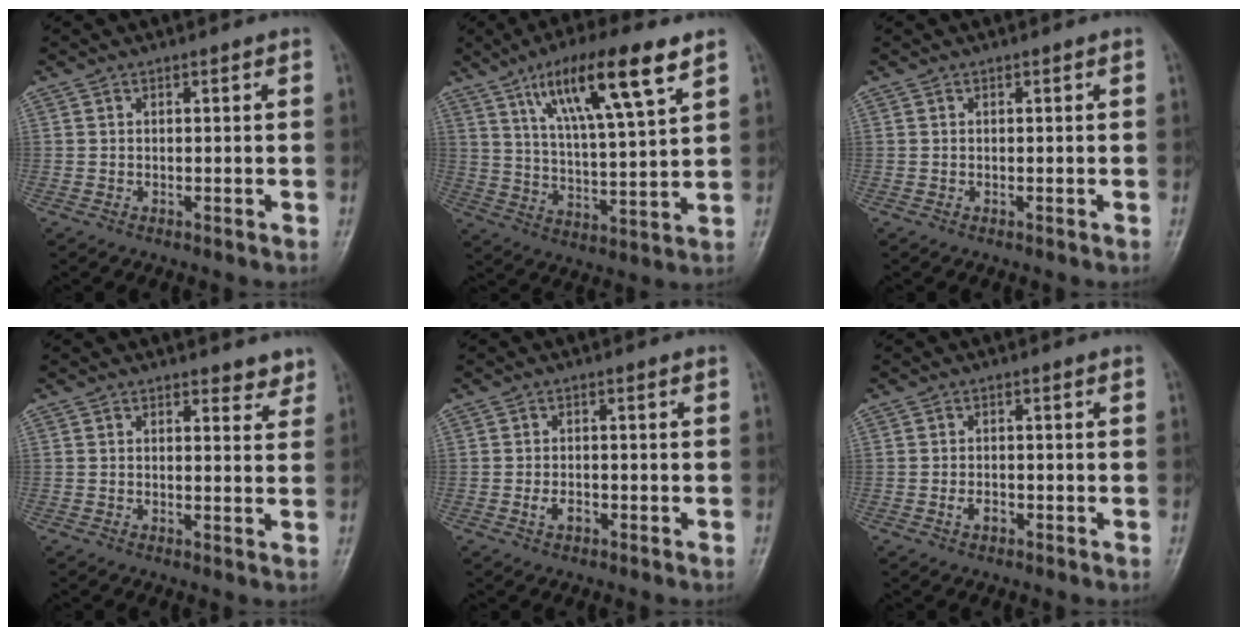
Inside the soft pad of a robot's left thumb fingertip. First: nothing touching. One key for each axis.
{"total": 16.6, "fx": 9.0, "fy": 3.3, "fz": 13.5, "tx": -0.225, "ty": -0.029, "tz": 0.161}
{"total": 0.0}
{"total": 3.2, "fx": 2.7, "fy": 1.4, "fz": 0.8, "tx": 0.015, "ty": -0.018, "tz": 0.027}
{"total": 2.2, "fx": -0.9, "fy": 1.3, "fz": 1.4, "tx": -0.024, "ty": 0.006, "tz": -0.016}
{"total": 1.8, "fx": -0.8, "fy": 1.2, "fz": 1.2, "tx": -0.018, "ty": 0.005, "tz": -0.014}